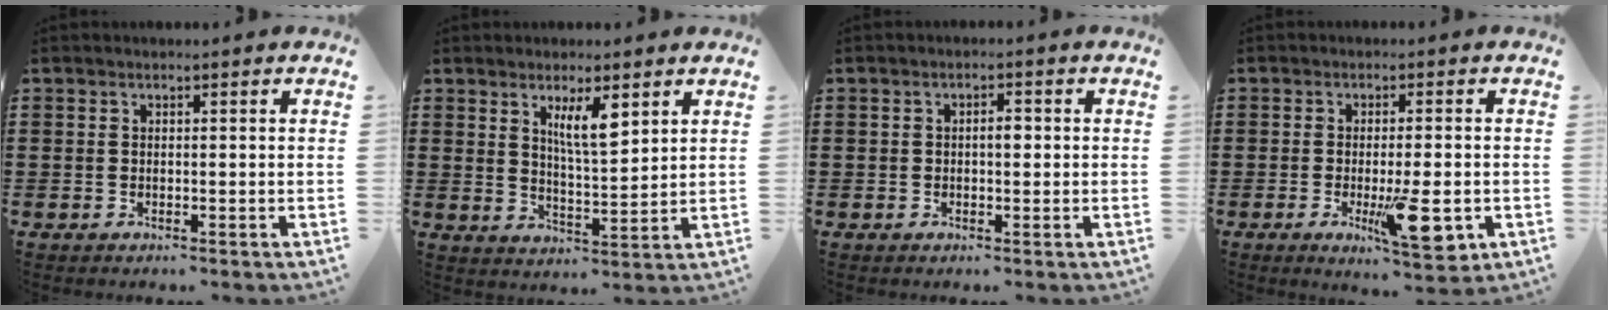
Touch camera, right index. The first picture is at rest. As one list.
[{"total": 5.8, "force": [3.2, 1.3, 4.7], "torque": [-0.093, 0.000, 0.052]}, {"total": 2.0, "force": [0.0, 0.6, 1.9], "torque": [-0.034, 0.003, -0.002]}, {"total": 8.8, "force": [-2.7, 2.2, 8.1], "torque": [-0.145, -0.015, -0.039]}]